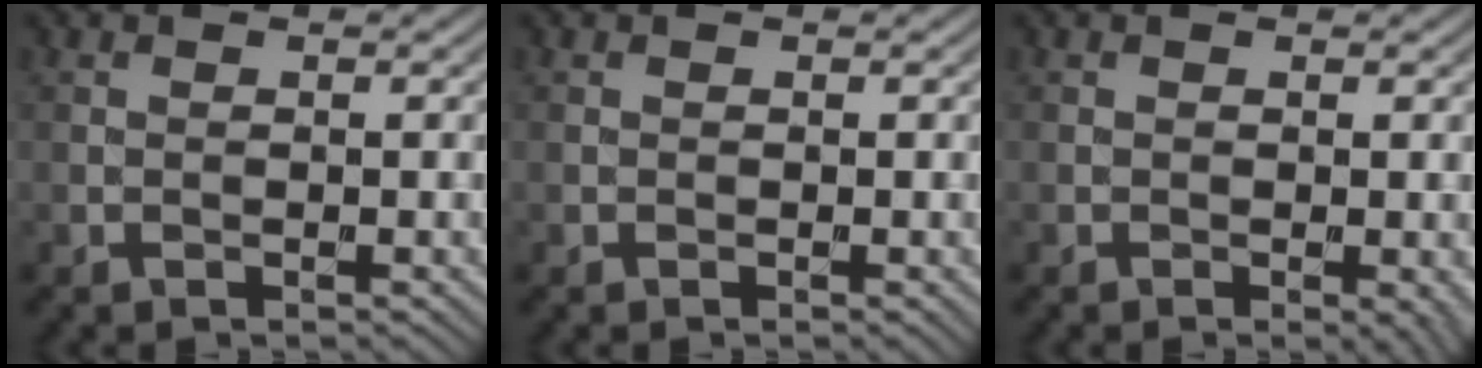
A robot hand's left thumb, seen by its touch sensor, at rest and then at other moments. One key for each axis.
{"total": 0.0}
{"total": 1.0, "fx": -0.2, "fy": 0.2, "fz": 1.0, "tx": -0.011, "ty": -0.004, "tz": -0.004}